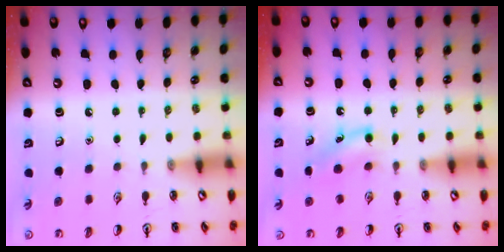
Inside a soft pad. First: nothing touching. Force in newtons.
{"total": 6.0, "press": 5.8, "slide": 1.5}